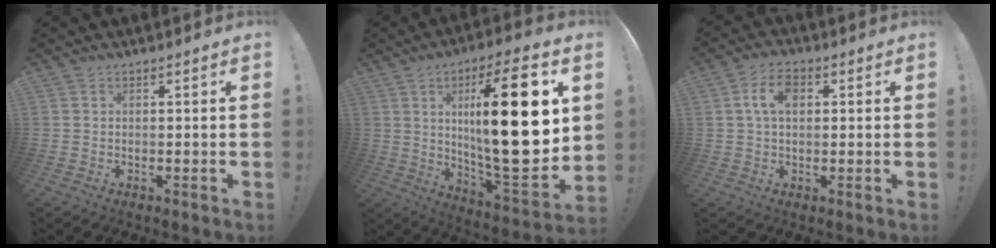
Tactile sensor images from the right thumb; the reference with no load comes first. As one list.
[{"total": 27.7, "force": [5.2, 7.0, 26.3], "torque": [-0.437, -0.032, 0.072]}, {"total": 7.1, "force": [1.4, 4.3, 5.5], "torque": [-0.097, 0.007, 0.024]}]